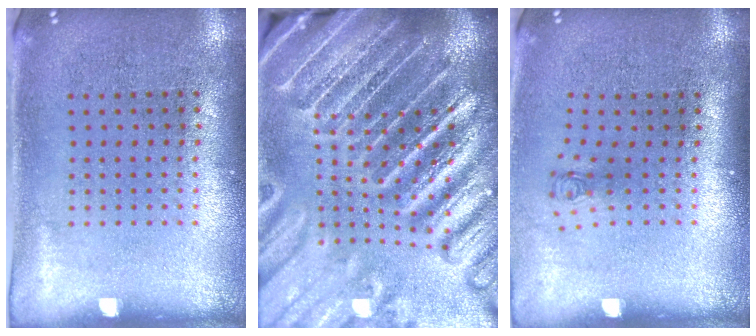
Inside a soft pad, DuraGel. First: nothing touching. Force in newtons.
{"total": 5.8, "press": 5.0, "slide": 2.9}
{"total": 0.8, "press": 0.4, "slide": 0.7}